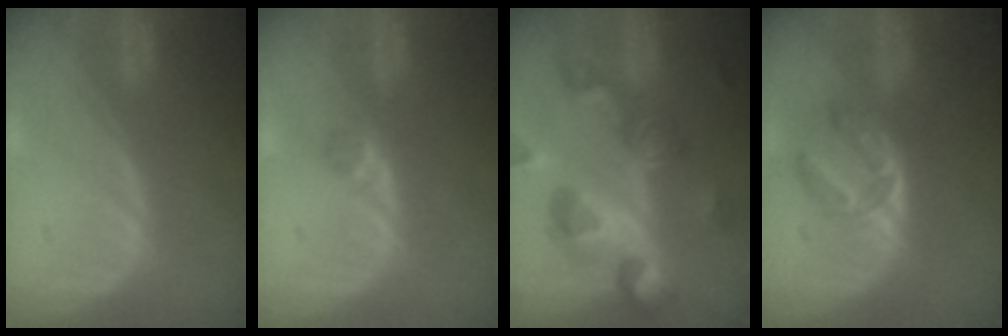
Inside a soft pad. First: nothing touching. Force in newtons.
{"total": 1.3, "press": 1.1, "slide": 0.7}
{"total": 10.7, "press": 9.6, "slide": 4.7}
{"total": 5.3, "press": 5.1, "slide": 1.3}